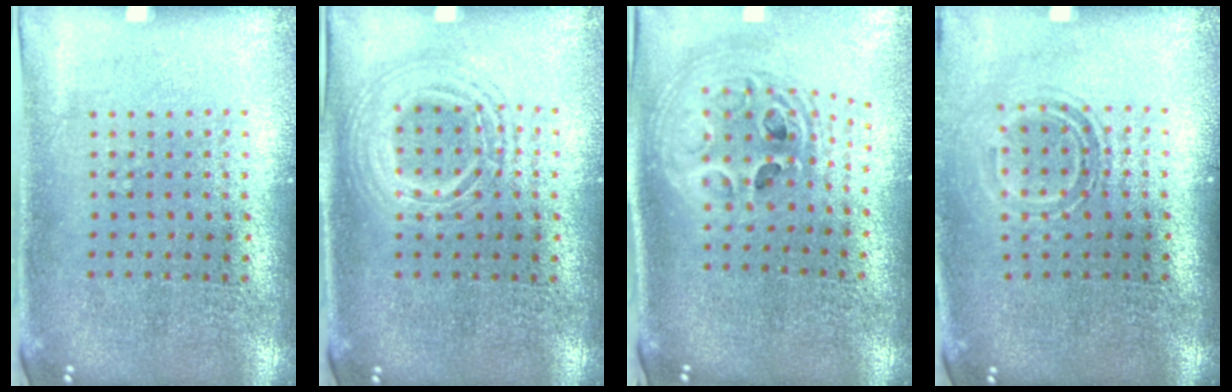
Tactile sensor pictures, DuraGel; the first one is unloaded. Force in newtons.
{"total": 2.5, "press": 2.5, "slide": 0.3}
{"total": 2.4, "press": 1.9, "slide": 1.4}
{"total": 1.5, "press": 1.0, "slide": 1.1}